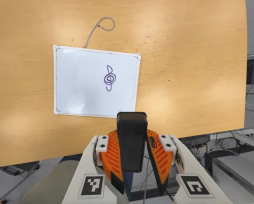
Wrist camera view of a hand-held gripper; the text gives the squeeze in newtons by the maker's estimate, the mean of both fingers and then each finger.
{"total": 8.2, "left": 6.6, "right": 9.8}